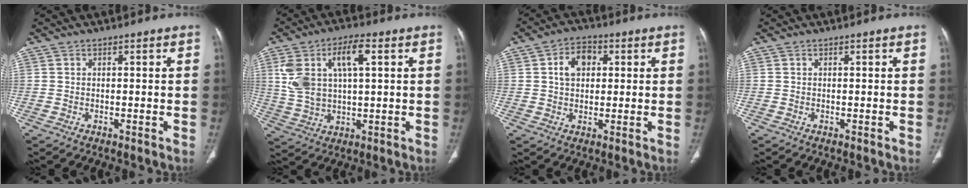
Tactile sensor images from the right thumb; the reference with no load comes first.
{"total": 12.6, "force": [3.8, 6.0, 10.4], "torque": [-0.204, 0.009, 0.076]}
{"total": 6.5, "force": [1.5, 4.6, 4.3], "torque": [-0.056, 0.009, 0.020]}
{"total": 0.0}